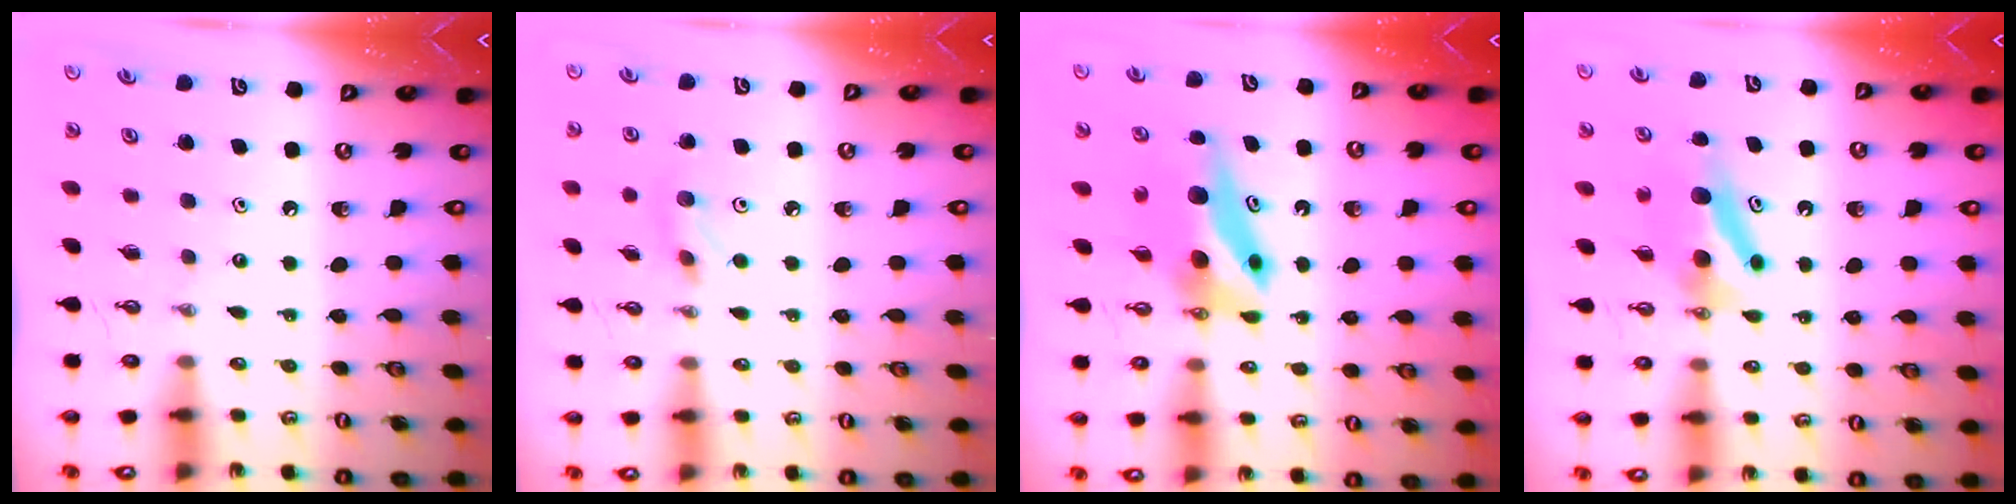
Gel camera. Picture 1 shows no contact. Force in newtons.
{"total": 5.1, "press": 5.0, "slide": 0.9}
{"total": 6.6, "press": 6.5, "slide": 0.8}
{"total": 8.0, "press": 6.6, "slide": 4.5}